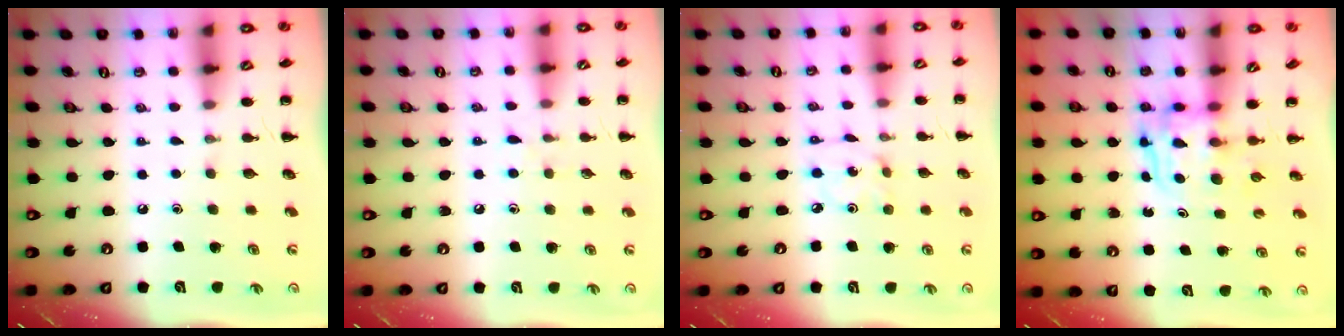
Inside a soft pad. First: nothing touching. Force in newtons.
{"total": 4.6, "press": 4.2, "slide": 2.0}
{"total": 2.5, "press": 2.5, "slide": 0.5}
{"total": 3.4, "press": 3.4, "slide": 0.3}